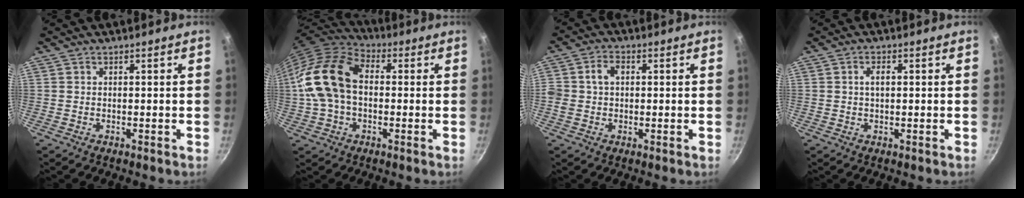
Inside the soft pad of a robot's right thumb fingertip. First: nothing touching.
{"total": 15.3, "force": [0.2, 10.6, 11.0], "torque": [-0.192, 0.032, -0.013]}
{"total": 4.2, "force": [0.5, 3.2, 2.6], "torque": [-0.035, 0.008, 0.002]}
{"total": 2.2, "force": [0.3, 1.1, 1.9], "torque": [-0.033, 0.004, 0.004]}